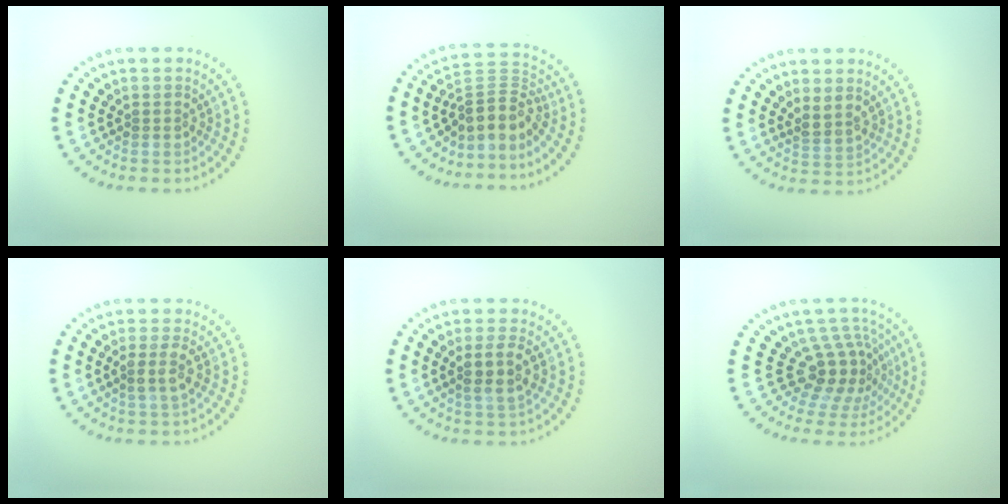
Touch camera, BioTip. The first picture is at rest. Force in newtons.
{"total": 3.6, "press": 2.6, "slide": 2.5}
{"total": 1.8, "press": 1.5, "slide": 0.9}
{"total": 1.8, "press": 1.7, "slide": 0.5}
{"total": 2.7, "press": 2.5, "slide": 0.9}
{"total": 4.4, "press": 3.1, "slide": 3.1}